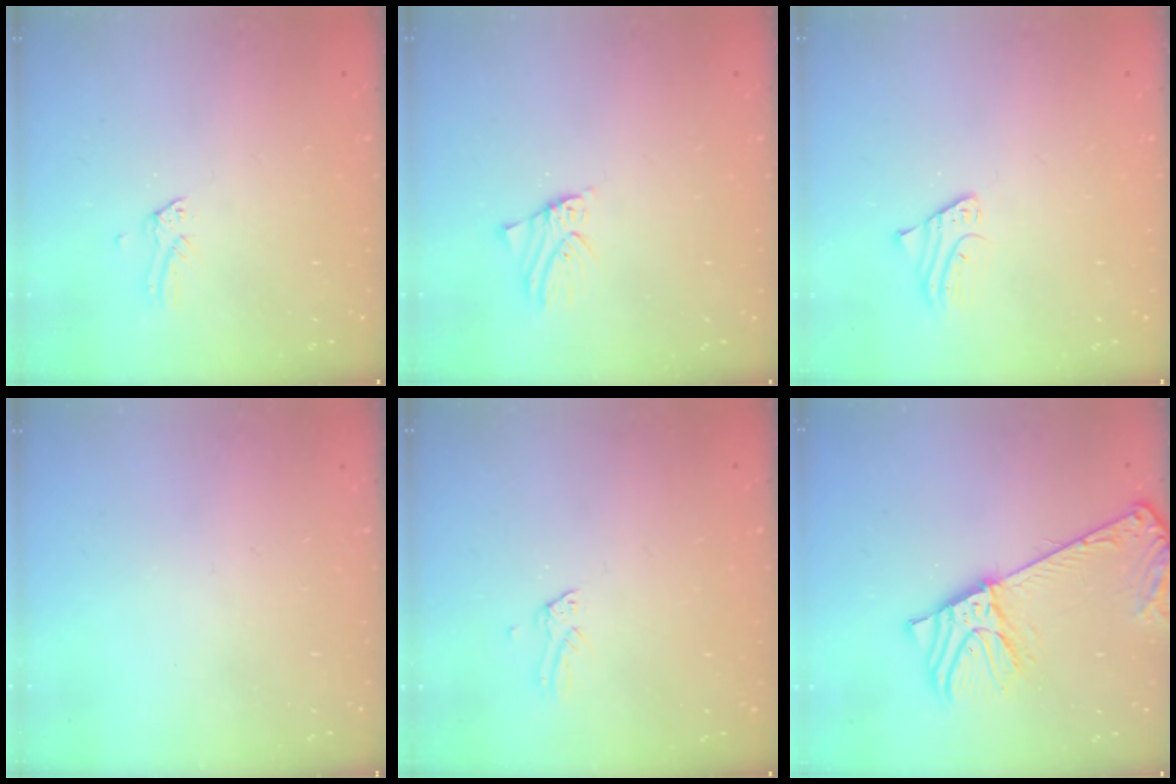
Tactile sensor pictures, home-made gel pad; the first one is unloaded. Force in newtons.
{"total": 0.9, "press": 0.9, "slide": 0.1}
{"total": 1.8, "press": 1.8, "slide": 0.2}
{"total": 0.0}
{"total": 0.0}
{"total": 10.5, "press": 10.2, "slide": 2.5}